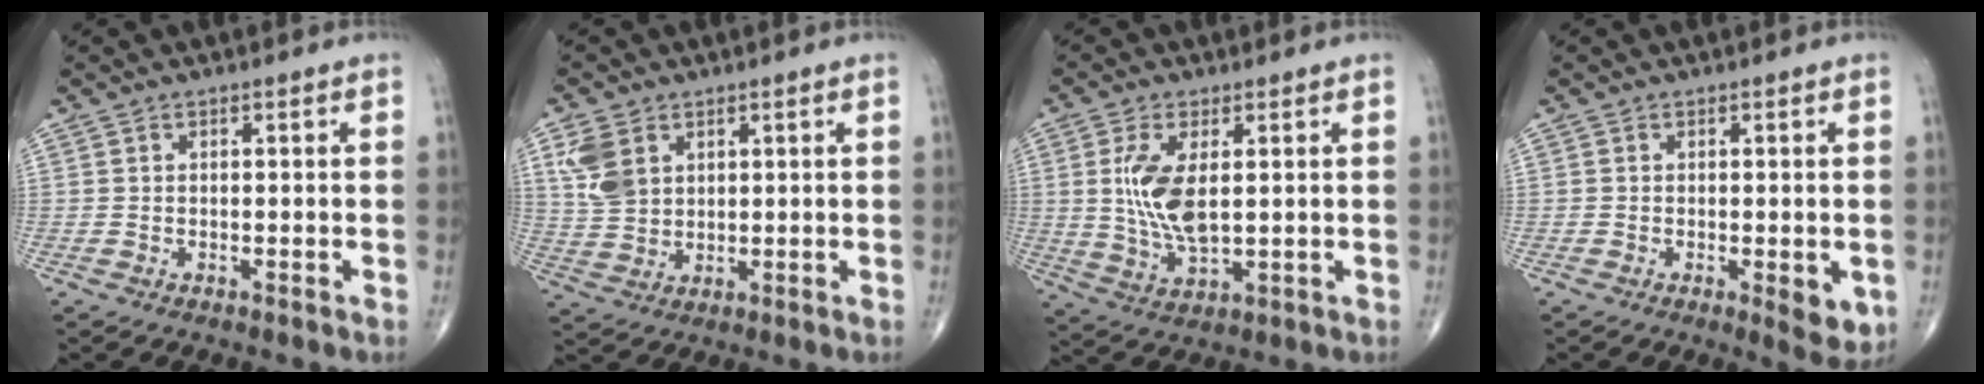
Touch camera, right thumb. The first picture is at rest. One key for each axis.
{"total": 7.2, "fx": 3.0, "fy": 5.1, "fz": 4.2, "tx": -0.077, "ty": -0.007, "tz": 0.067}
{"total": 9.7, "fx": 1.6, "fy": 4.3, "fz": 8.6, "tx": -0.176, "ty": -0.015, "tz": 0.039}
{"total": 4.8, "fx": -1.2, "fy": 1.8, "fz": 4.3, "tx": -0.046, "ty": -0.010, "tz": -0.012}